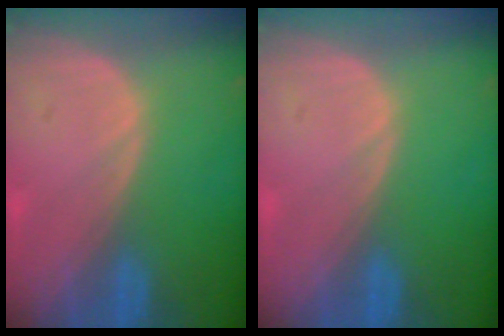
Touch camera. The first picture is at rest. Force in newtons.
{"total": 0.0}